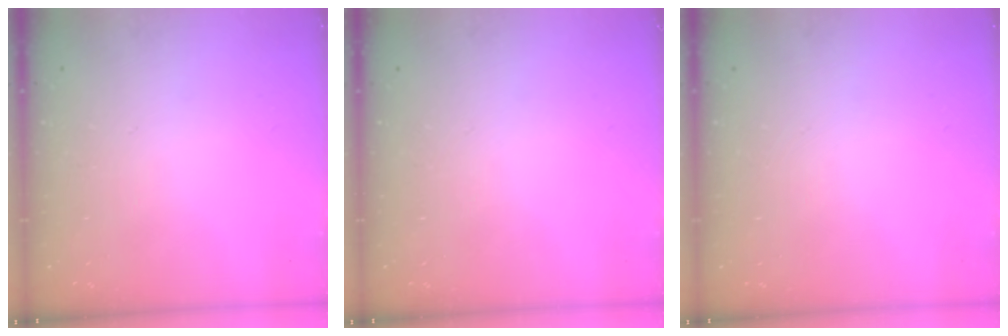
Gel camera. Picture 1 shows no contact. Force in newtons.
{"total": 0.0}
{"total": 0.0}